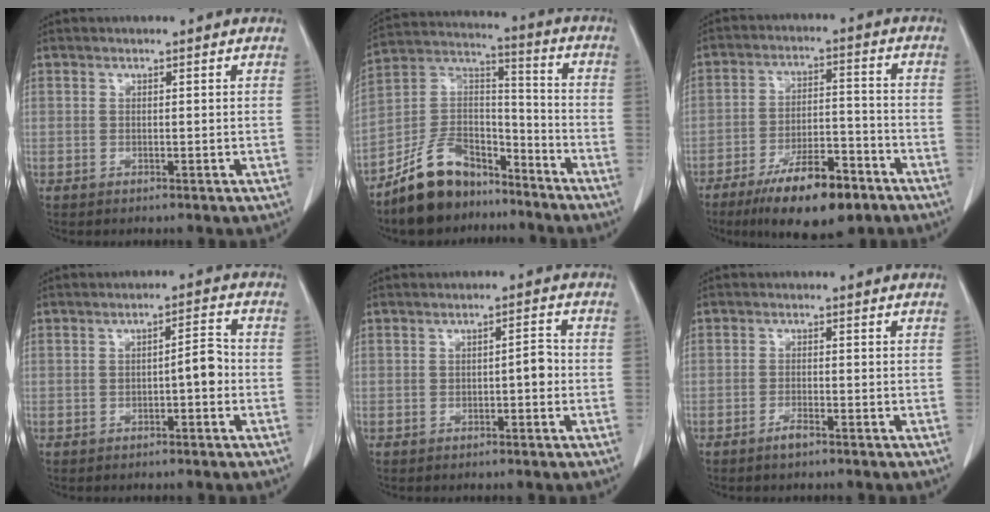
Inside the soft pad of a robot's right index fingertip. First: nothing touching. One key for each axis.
{"total": 12.5, "fx": -9.6, "fy": 6.4, "fz": 4.7, "tx": -0.096, "ty": 0.041, "tz": -0.174}
{"total": 13.2, "fx": -8.7, "fy": 3.8, "fz": 9.1, "tx": -0.150, "ty": -0.004, "tz": -0.144}
{"total": 3.7, "fx": -0.9, "fy": 0.8, "fz": 3.5, "tx": -0.045, "ty": 0.013, "tz": -0.012}
{"total": 2.6, "fx": -0.5, "fy": 0.8, "fz": 2.4, "tx": -0.031, "ty": 0.008, "tz": -0.007}
{"total": 1.7, "fx": -1.3, "fy": 0.2, "fz": 1.1, "tx": -0.023, "ty": -0.001, "tz": -0.021}